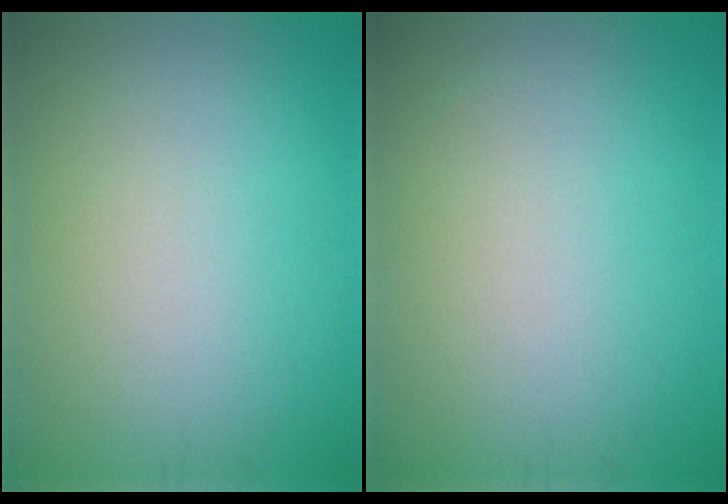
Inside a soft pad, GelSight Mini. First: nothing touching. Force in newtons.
{"total": 0.0}